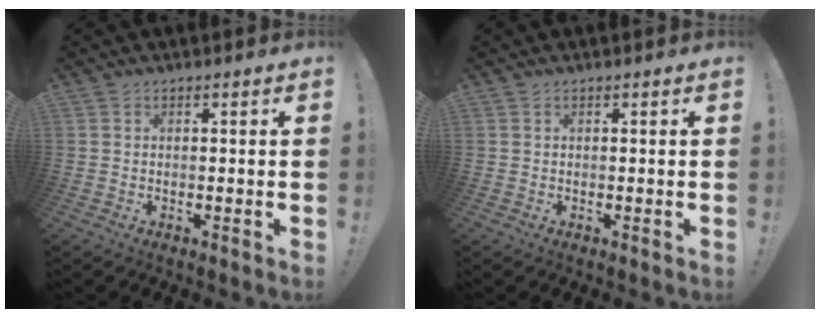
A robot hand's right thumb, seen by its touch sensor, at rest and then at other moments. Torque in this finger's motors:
{"motor_torque": [-0.07, -0.09, 0.16, 0.11, 0.03]}